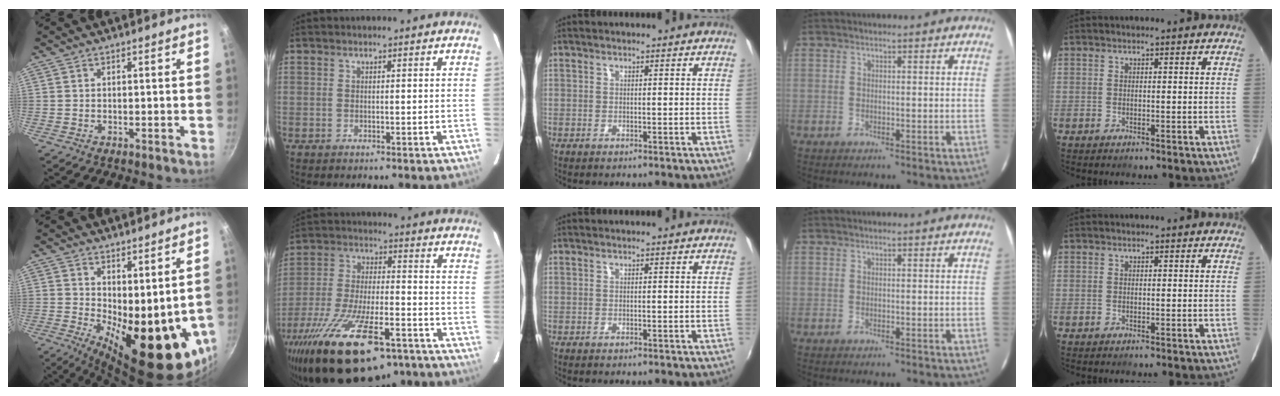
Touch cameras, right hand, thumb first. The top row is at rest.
{"thumb": {"total": 16.9, "force": [1.5, 7.2, 15.2], "torque": [-0.175, -0.036, 0.044]}, "index": {"total": 27.2, "force": [-18.2, 10.0, 17.6], "torque": [-0.348, -0.051, -0.286]}}